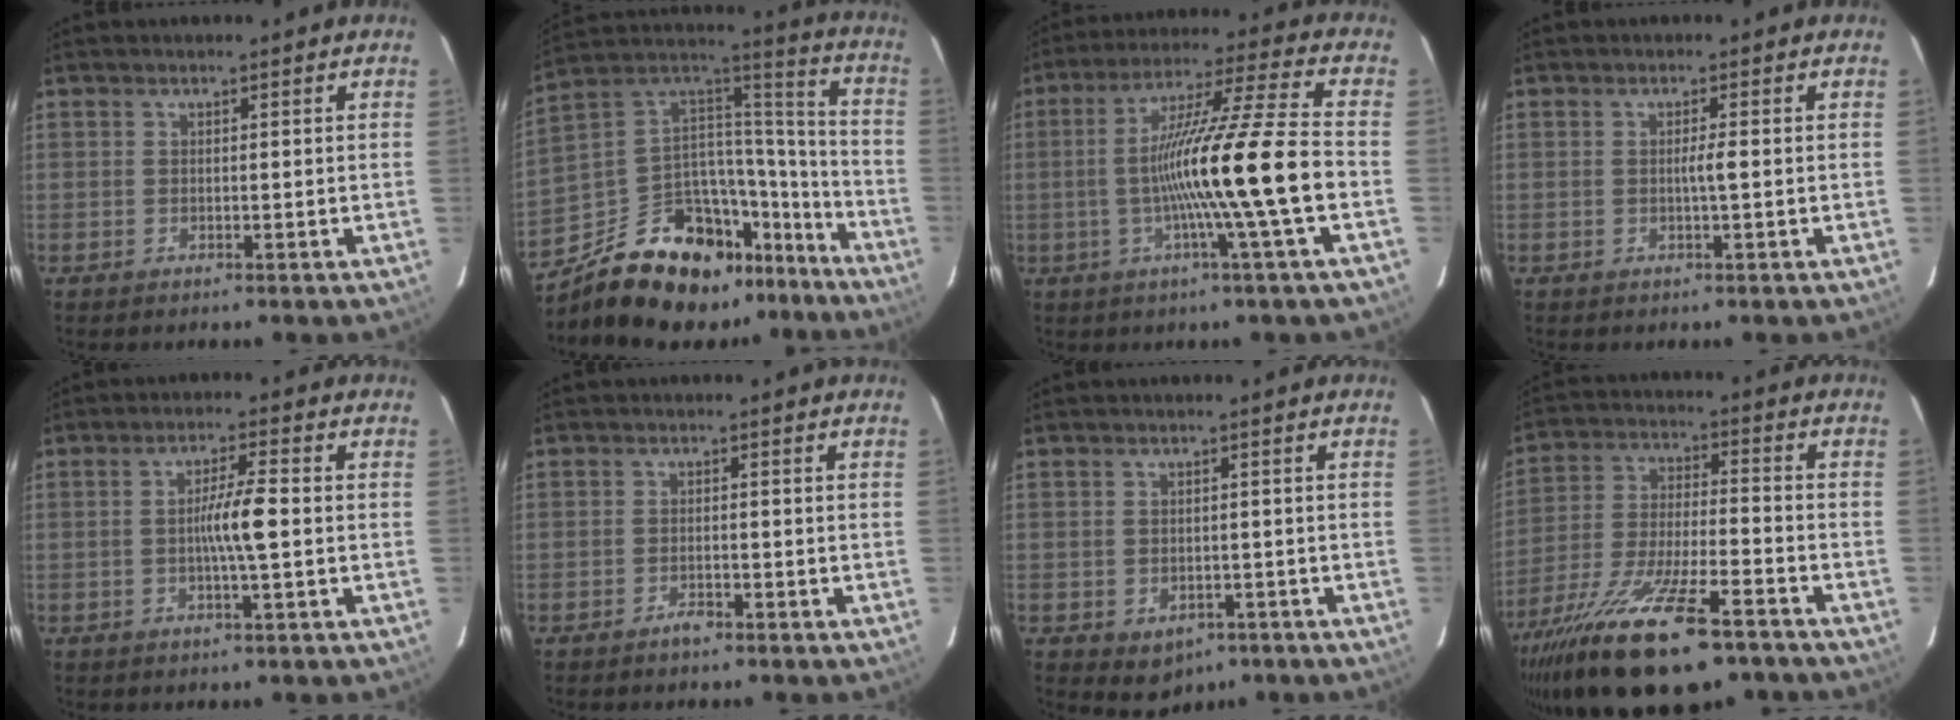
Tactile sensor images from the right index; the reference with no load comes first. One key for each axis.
{"total": 23.6, "fx": -17.5, "fy": 11.8, "fz": 10.6, "tx": -0.175, "ty": 0.062, "tz": -0.277}
{"total": 15.8, "fx": -3.1, "fy": -2.2, "fz": 15.4, "tx": -0.263, "ty": 0.000, "tz": -0.061}
{"total": 1.5, "fx": -0.2, "fy": -0.3, "fz": 1.5, "tx": -0.029, "ty": -0.001, "tz": -0.003}
{"total": 5.3, "fx": -0.5, "fy": -0.1, "fz": 5.2, "tx": -0.096, "ty": 0.002, "tz": -0.011}
{"total": 1.6, "fx": -1.2, "fy": 0.4, "fz": 0.9, "tx": -0.016, "ty": 0.001, "tz": -0.019}
{"total": 4.3, "fx": -2.2, "fy": 3.2, "fz": 1.8, "tx": -0.021, "ty": 0.002, "tz": -0.016}
{"total": 20.3, "fx": -14.1, "fy": 4.1, "fz": 14.1, "tx": -0.255, "ty": -0.033, "tz": -0.245}